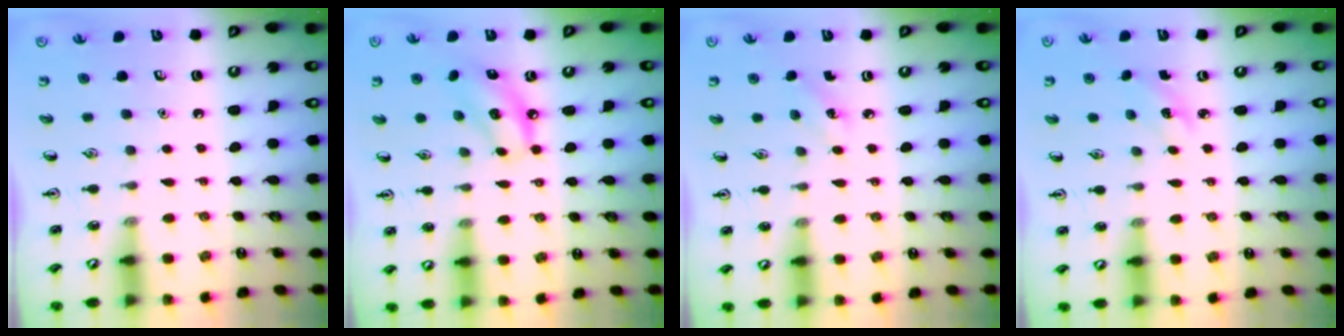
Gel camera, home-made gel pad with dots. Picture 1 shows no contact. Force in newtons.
{"total": 8.3, "press": 8.1, "slide": 2.0}
{"total": 2.3, "press": 2.2, "slide": 0.8}
{"total": 2.1, "press": 2.0, "slide": 0.8}